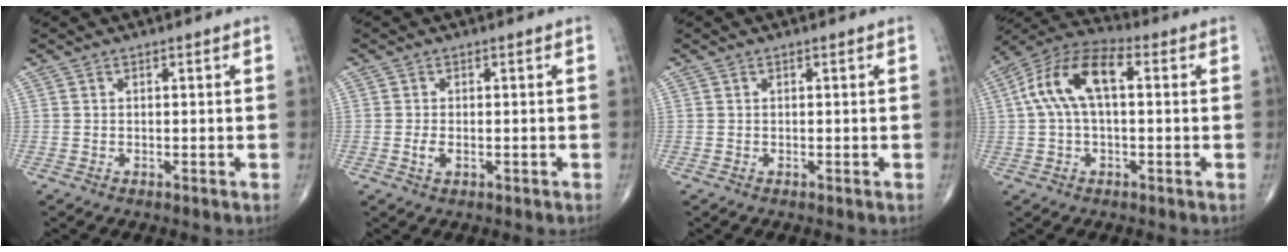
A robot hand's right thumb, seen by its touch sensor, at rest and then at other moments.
{"total": 1.9, "force": [-0.4, 1.0, 1.6], "torque": [-0.035, -0.002, -0.010]}
{"total": 0.0}
{"total": 12.5, "force": [2.0, 6.1, 10.7], "torque": [-0.215, 0.042, 0.028]}